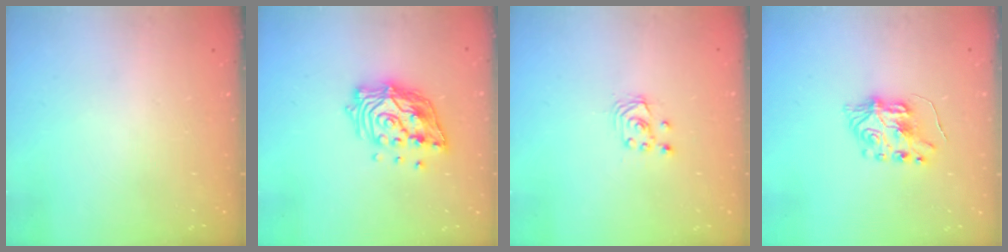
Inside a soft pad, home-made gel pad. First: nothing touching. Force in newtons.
{"total": 14.3, "press": 14.1, "slide": 2.0}
{"total": 2.5, "press": 2.5, "slide": 0.3}
{"total": 7.5, "press": 7.5, "slide": 0.8}